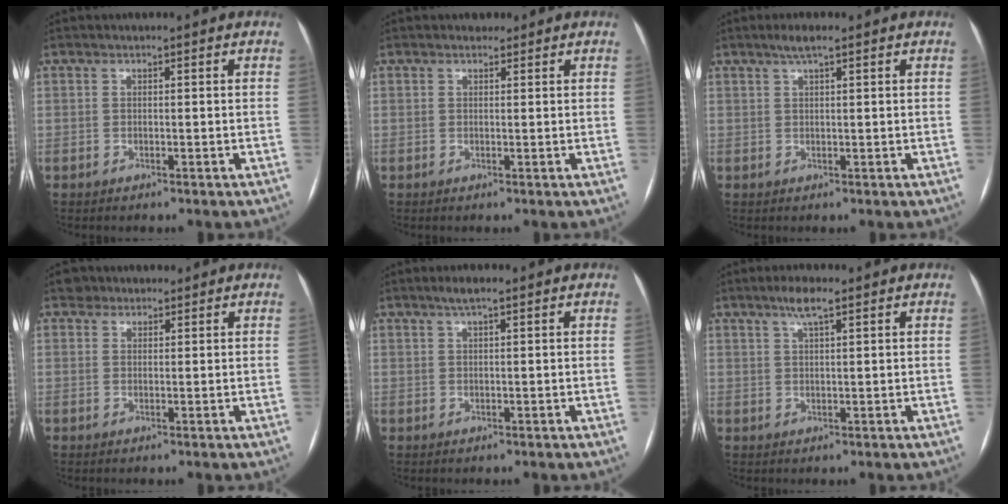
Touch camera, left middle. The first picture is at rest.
{"total": 1.0, "force": [0.8, 0.6, 0.1], "torque": [-0.003, 0.001, 0.009]}
{"total": 2.4, "force": [1.6, 0.1, 1.8], "torque": [-0.040, 0.006, 0.029]}
{"total": 2.2, "force": [1.6, 1.5, -0.1], "torque": [0.005, 0.015, 0.020]}
{"total": 2.0, "force": [1.3, 0.1, 1.5], "torque": [-0.033, 0.007, 0.024]}
{"total": 3.2, "force": [2.1, 0.2, 2.4], "torque": [-0.053, 0.004, 0.039]}